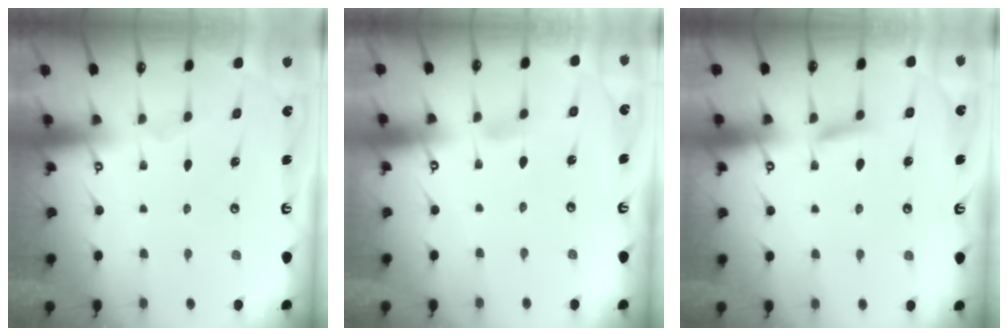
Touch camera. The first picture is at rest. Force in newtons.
{"total": 2.8, "press": 2.8, "slide": 0.2}
{"total": 6.0, "press": 6.0, "slide": 0.7}